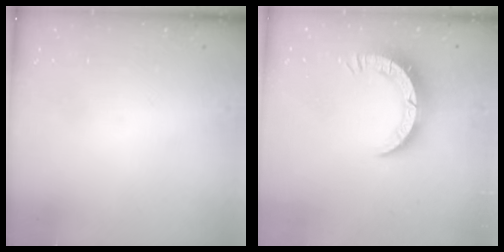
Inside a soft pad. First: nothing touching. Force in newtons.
{"total": 8.2, "press": 8.2, "slide": 0.9}